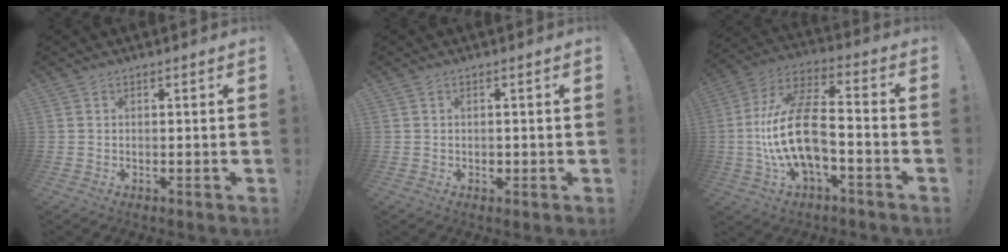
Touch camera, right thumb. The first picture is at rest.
{"total": 0.8, "force": [-0.3, 0.7, 0.3], "torque": [-0.004, 0.002, -0.006]}
{"total": 18.4, "force": [-3.7, 8.4, 15.9], "torque": [-0.311, 0.026, -0.061]}